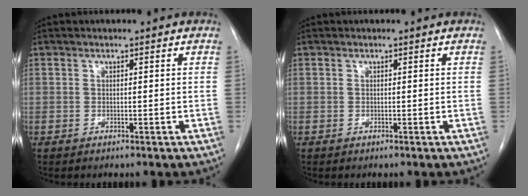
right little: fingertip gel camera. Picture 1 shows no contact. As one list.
[{"total": 0.0}]